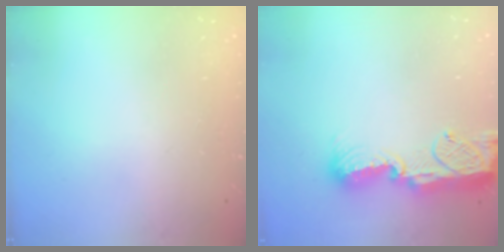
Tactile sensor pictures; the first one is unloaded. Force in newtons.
{"total": 13.6, "press": 13.4, "slide": 2.3}